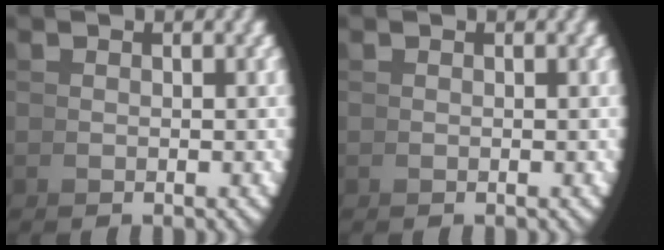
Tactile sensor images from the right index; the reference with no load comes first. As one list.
[{"total": 0.0}]